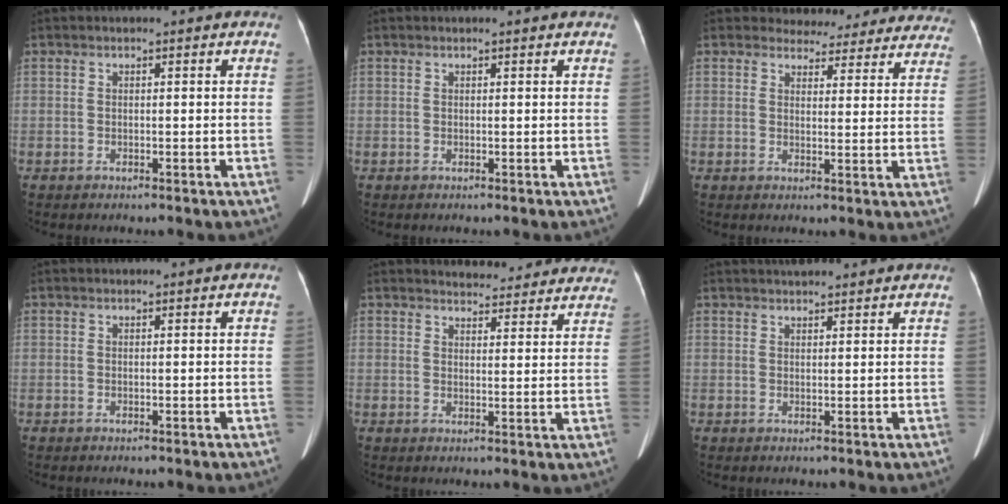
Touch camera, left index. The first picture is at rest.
{"total": 1.6, "force": [1.5, 0.1, 0.6], "torque": [-0.011, 0.012, 0.015]}
{"total": 16.1, "force": [15.1, 5.3, 2.1], "torque": [0.007, -0.028, 0.151]}
{"total": 0.0}
{"total": 15.7, "force": [15.0, 3.9, 2.9], "torque": [-0.009, -0.014, 0.160]}
{"total": 6.2, "force": [5.7, 1.1, 2.3], "torque": [-0.031, 0.034, 0.076]}